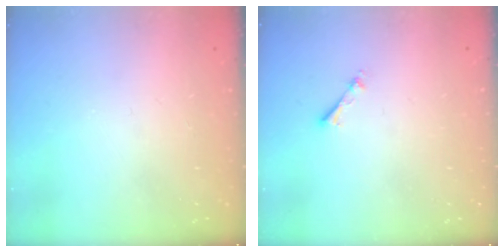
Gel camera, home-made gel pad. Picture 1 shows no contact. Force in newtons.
{"total": 2.7, "press": 2.7, "slide": 0.4}